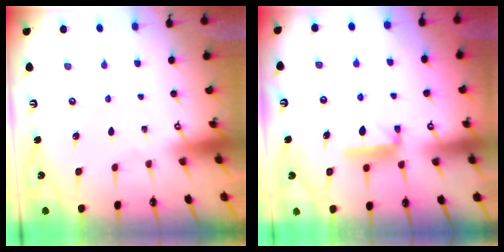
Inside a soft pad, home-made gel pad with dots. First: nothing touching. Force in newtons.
{"total": 9.1, "press": 9.1, "slide": 0.3}